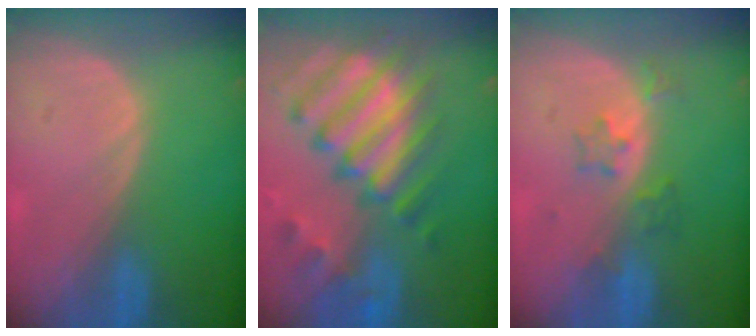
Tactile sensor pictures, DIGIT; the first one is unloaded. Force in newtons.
{"total": 12.3, "press": 10.6, "slide": 6.2}
{"total": 3.8, "press": 3.5, "slide": 1.3}